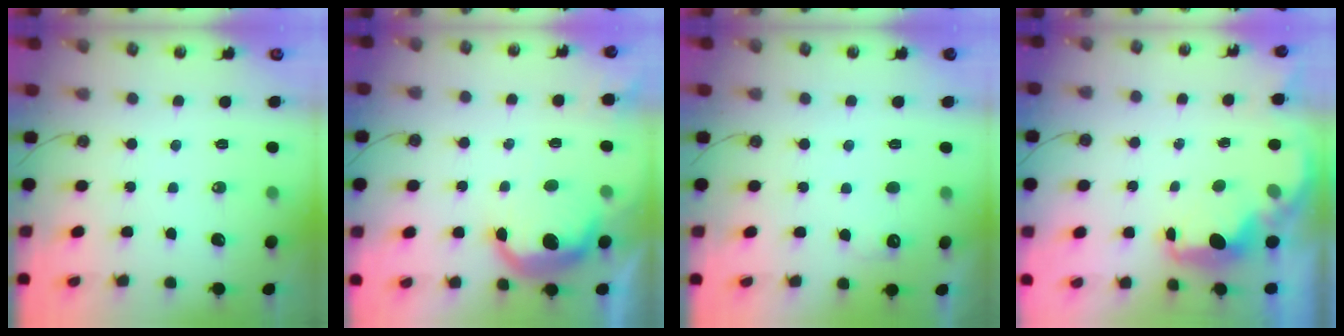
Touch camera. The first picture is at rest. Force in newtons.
{"total": 10.1, "press": 10.1, "slide": 0.5}
{"total": 4.4, "press": 4.3, "slide": 1.2}
{"total": 2.2, "press": 2.1, "slide": 0.7}